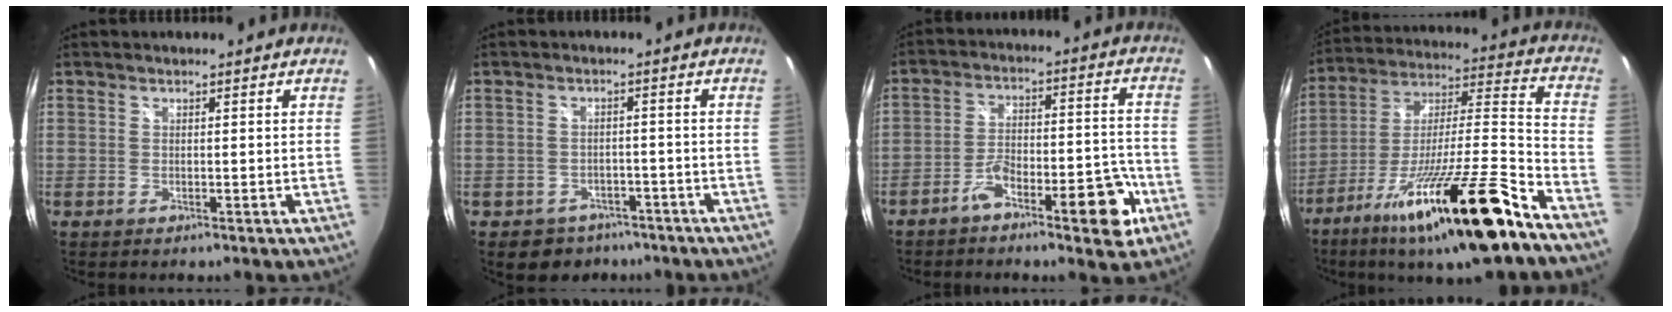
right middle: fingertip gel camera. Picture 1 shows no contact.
{"total": 7.0, "force": [-4.8, 4.9, 1.7], "torque": [-0.043, 0.014, -0.058]}
{"total": 11.1, "force": [-6.5, 3.2, 8.4], "torque": [-0.132, 0.016, -0.092]}
{"total": 24.3, "force": [-15.7, 1.2, 18.5], "torque": [-0.301, -0.034, -0.261]}